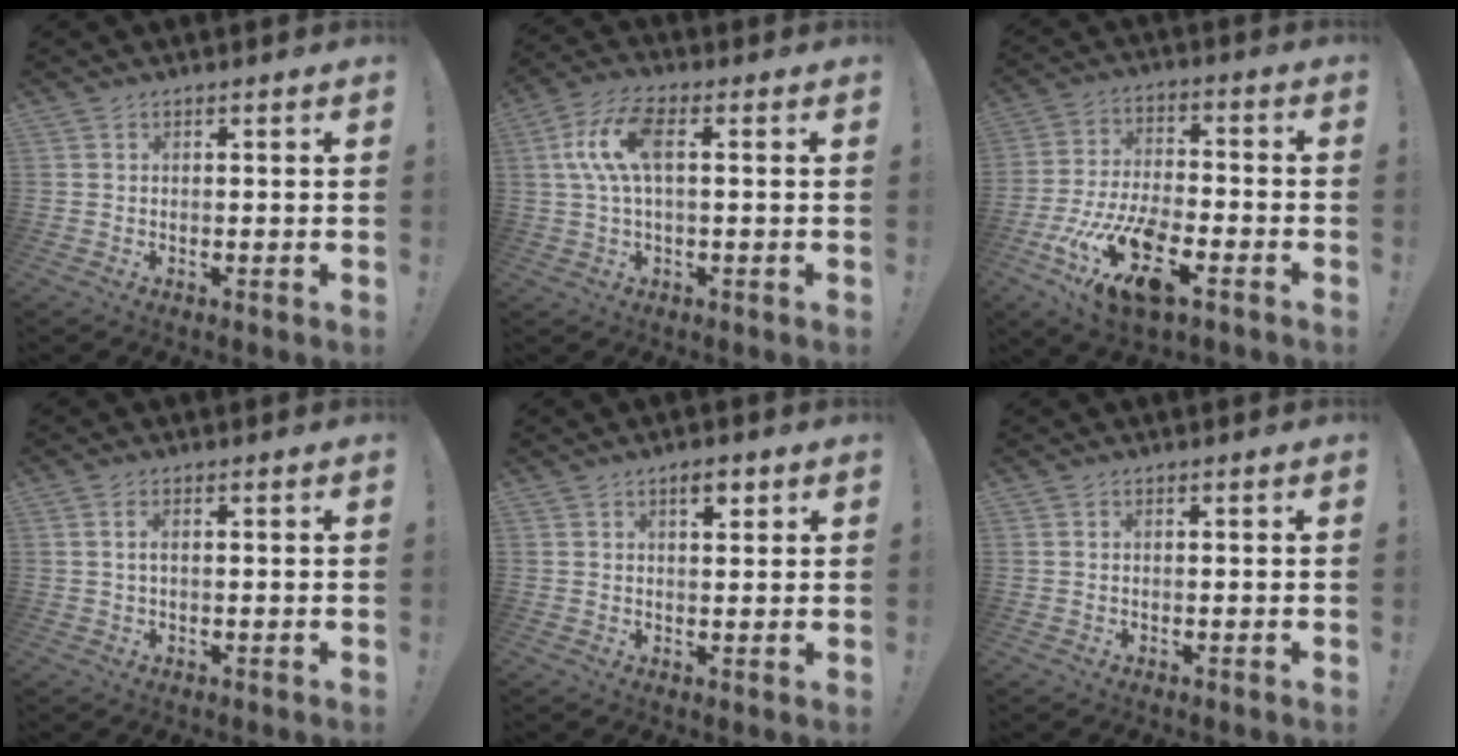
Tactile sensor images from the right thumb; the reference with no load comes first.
{"total": 11.2, "force": [1.7, 4.3, 10.2], "torque": [-0.211, 0.005, 0.029]}
{"total": 18.8, "force": [-9.3, 8.3, 14.0], "torque": [-0.273, 0.043, -0.154]}
{"total": 1.8, "force": [0.3, 0.6, 1.7], "torque": [-0.036, 0.004, 0.005]}
{"total": 3.9, "force": [2.3, 1.5, 2.7], "torque": [-0.026, -0.007, 0.033]}
{"total": 0.0}